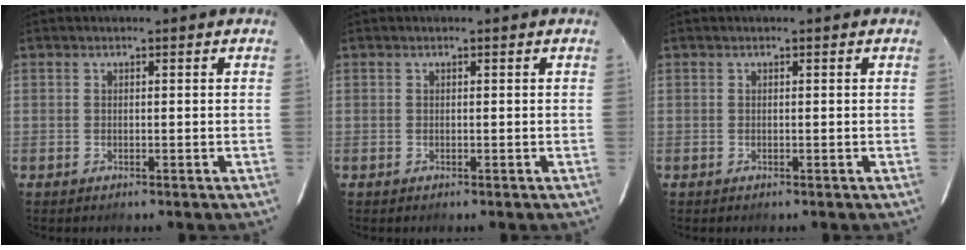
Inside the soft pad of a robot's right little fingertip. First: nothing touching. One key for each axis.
{"total": 0.0}
{"total": 0.0}